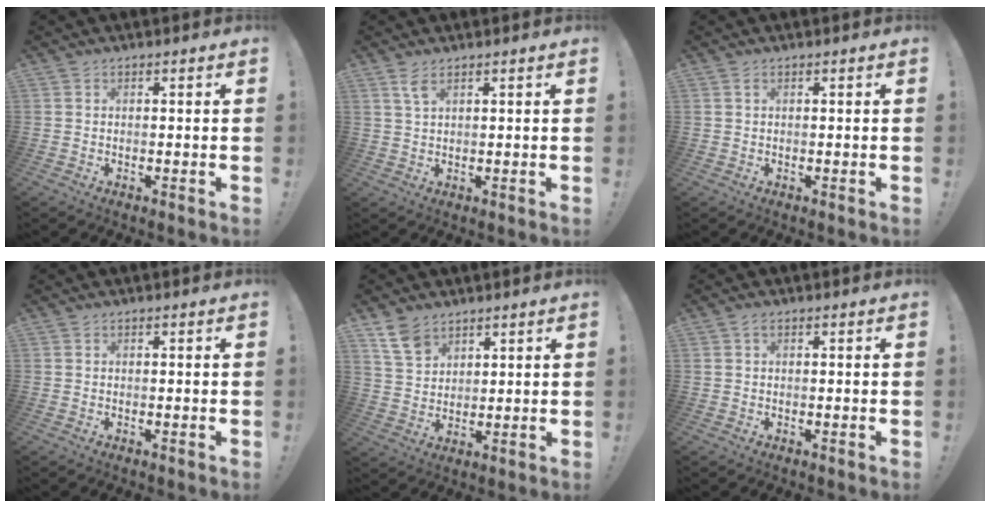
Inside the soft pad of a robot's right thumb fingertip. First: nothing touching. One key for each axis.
{"total": 3.4, "fx": 2.0, "fy": 1.1, "fz": 2.5, "tx": -0.049, "ty": -0.003, "tz": 0.035}
{"total": 0.8, "fx": 0.3, "fy": 0.2, "fz": 0.7, "tx": -0.017, "ty": 0.003, "tz": 0.006}
{"total": 0.0}
{"total": 8.1, "fx": 5.8, "fy": 4.7, "fz": 3.2, "tx": -0.061, "ty": -0.029, "tz": 0.115}
{"total": 1.2, "fx": 0.5, "fy": 0.6, "fz": 0.9, "tx": -0.012, "ty": 0.001, "tz": 0.007}